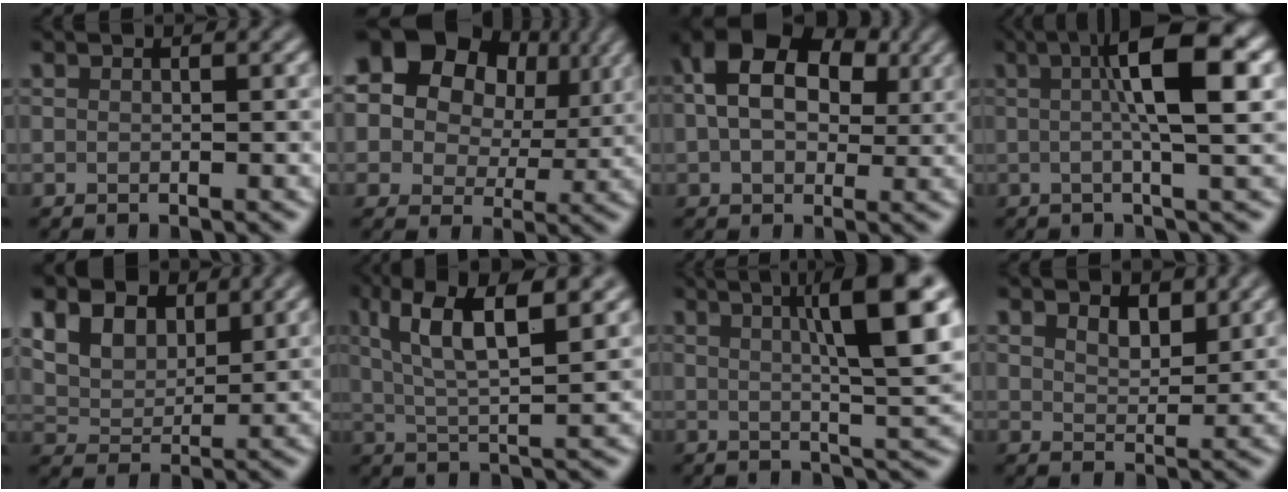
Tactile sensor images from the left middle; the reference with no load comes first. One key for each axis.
{"total": 19.1, "fx": 8.7, "fy": 14.2, "fz": 9.2, "tx": -0.188, "ty": 0.044, "tz": 0.142}
{"total": 10.4, "fx": 2.6, "fy": 7.2, "fz": 7.0, "tx": -0.122, "ty": 0.042, "tz": 0.026}
{"total": 7.6, "fx": 1.4, "fy": 1.4, "fz": 7.4, "tx": -0.097, "ty": 0.013, "tz": 0.014}
{"total": 9.2, "fx": 5.0, "fy": 6.1, "fz": 4.7, "tx": -0.121, "ty": 0.017, "tz": 0.085}
{"total": 8.0, "fx": 3.2, "fy": 2.2, "fz": 7.0, "tx": -0.125, "ty": 0.008, "tz": 0.058}
{"total": 9.8, "fx": 3.1, "fy": 1.8, "fz": 9.1, "tx": -0.108, "ty": 0.010, "tz": 0.044}
{"total": 2.5, "fx": 1.6, "fy": 1.4, "fz": 1.3, "tx": -0.035, "ty": -0.005, "tz": 0.029}